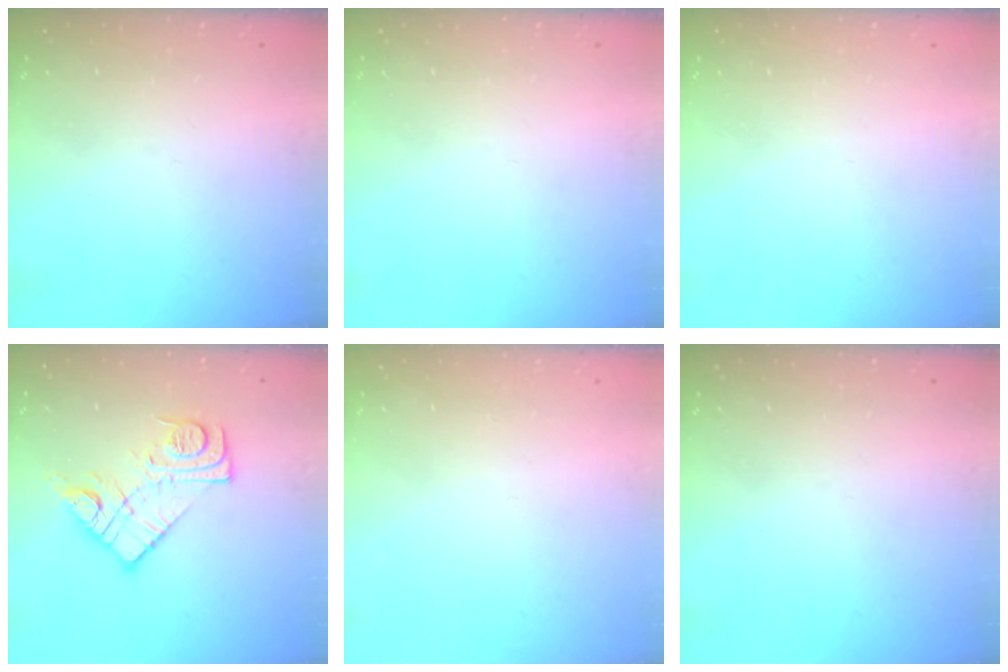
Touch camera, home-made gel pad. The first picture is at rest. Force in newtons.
{"total": 0.0}
{"total": 0.0}
{"total": 13.8, "press": 13.7, "slide": 0.8}
{"total": 1.5, "press": 1.5, "slide": 0.1}
{"total": 0.0}